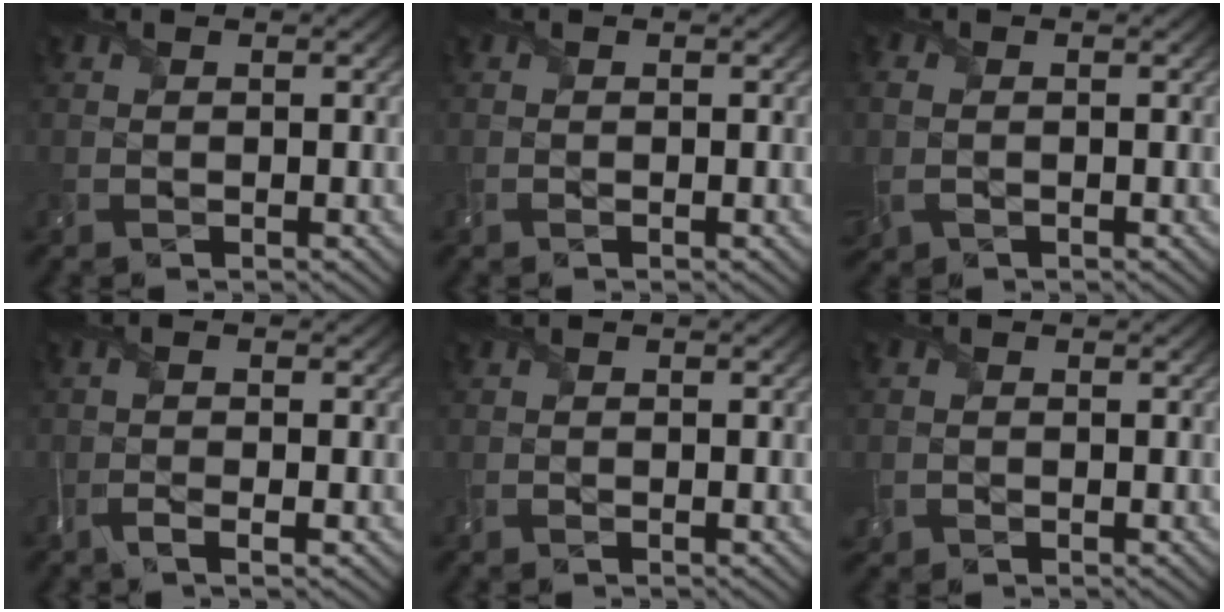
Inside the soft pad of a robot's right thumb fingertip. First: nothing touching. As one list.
[{"total": 0.0}, {"total": 3.2, "force": [-0.4, 2.3, 2.1], "torque": [-0.070, -0.007, -0.007]}, {"total": 2.4, "force": [-0.7, 0.3, 2.3], "torque": [-0.046, 0.001, -0.022]}, {"total": 0.0}, {"total": 1.8, "force": [-0.4, 1.7, 0.6], "torque": [-0.020, -0.005, -0.011]}]